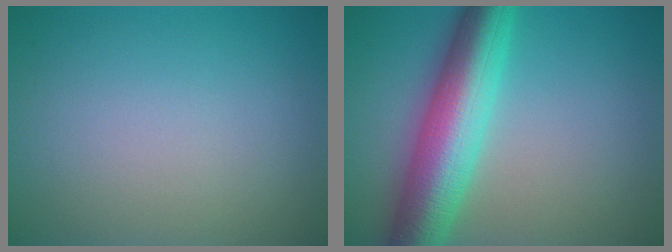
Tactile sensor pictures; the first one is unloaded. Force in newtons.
{"total": 9.3, "press": 9.3, "slide": 0.1}